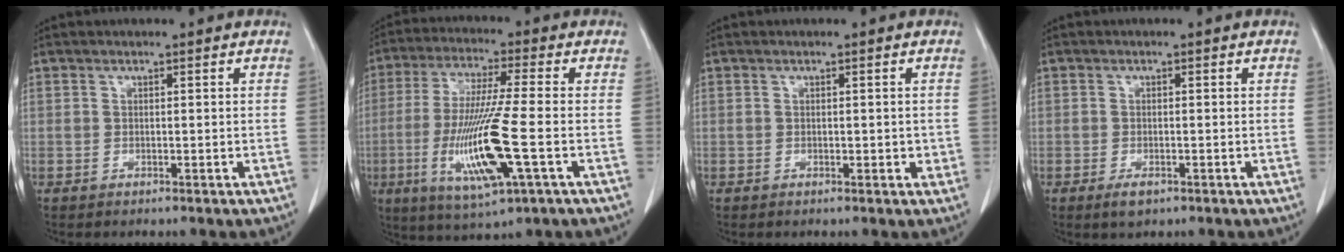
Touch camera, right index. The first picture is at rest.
{"total": 14.6, "force": [-3.8, 0.7, 14.0], "torque": [-0.287, -0.022, -0.070]}
{"total": 1.6, "force": [0.0, 1.0, 1.2], "torque": [-0.012, 0.003, 0.001]}
{"total": 2.1, "force": [-1.2, 1.2, 1.3], "torque": [-0.019, -0.001, -0.014]}